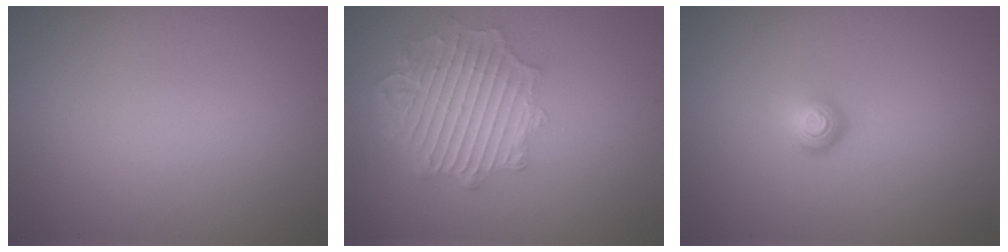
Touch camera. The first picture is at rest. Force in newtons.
{"total": 6.1, "press": 4.6, "slide": 4.0}
{"total": 1.6, "press": 1.0, "slide": 1.3}